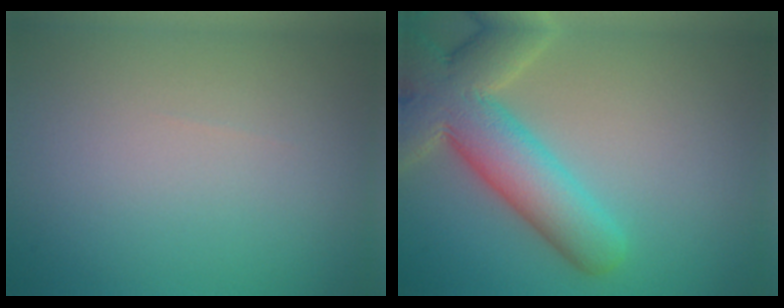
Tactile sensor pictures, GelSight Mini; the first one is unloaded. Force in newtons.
{"total": 8.8, "press": 8.8, "slide": 0.8}